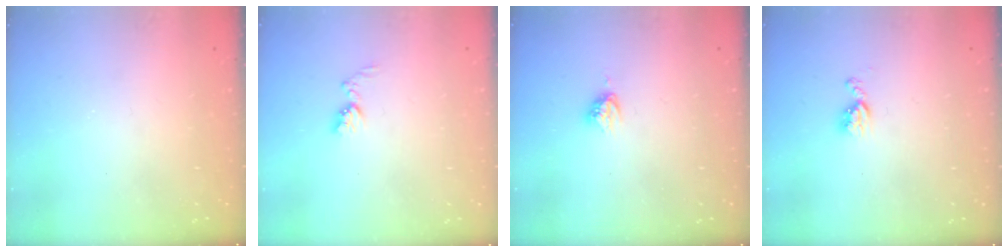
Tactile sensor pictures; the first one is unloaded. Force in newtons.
{"total": 5.6, "press": 5.5, "slide": 0.5}
{"total": 4.2, "press": 4.1, "slide": 0.6}
{"total": 5.2, "press": 5.2, "slide": 0.8}